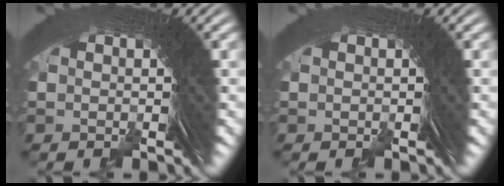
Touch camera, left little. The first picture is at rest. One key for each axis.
{"total": 0.0}